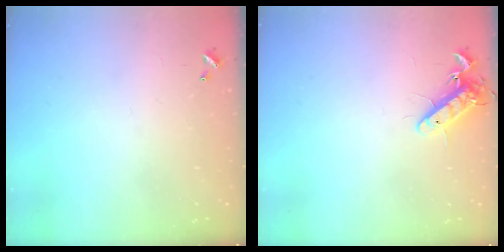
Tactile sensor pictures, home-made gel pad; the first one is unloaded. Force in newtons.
{"total": 10.7, "press": 10.5, "slide": 1.9}